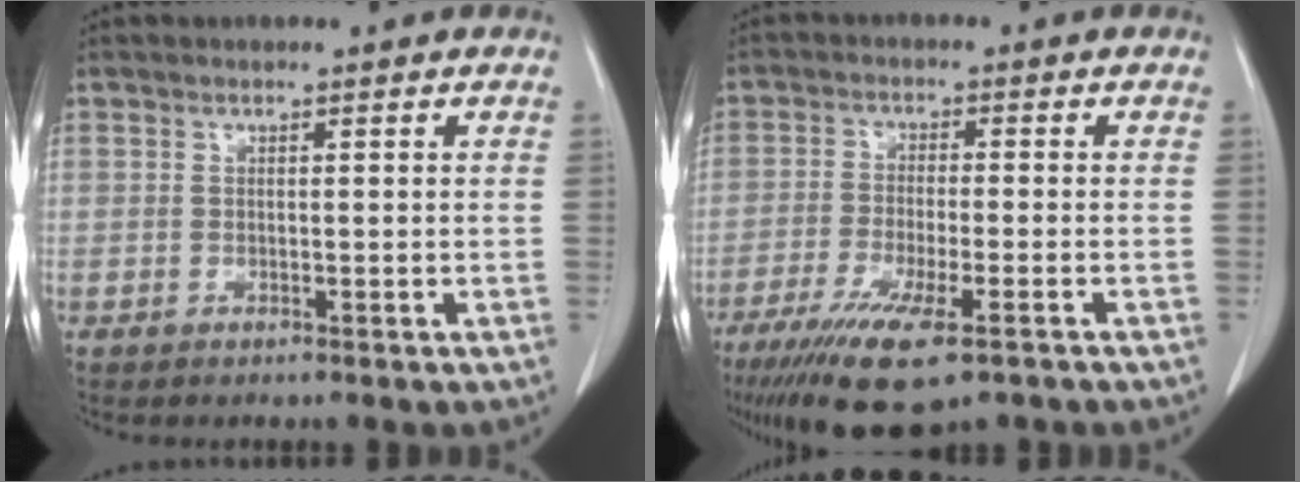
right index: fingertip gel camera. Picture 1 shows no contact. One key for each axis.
{"total": 12.3, "fx": -7.8, "fy": 2.4, "fz": 9.2, "tx": -0.167, "ty": -0.034, "tz": -0.125}